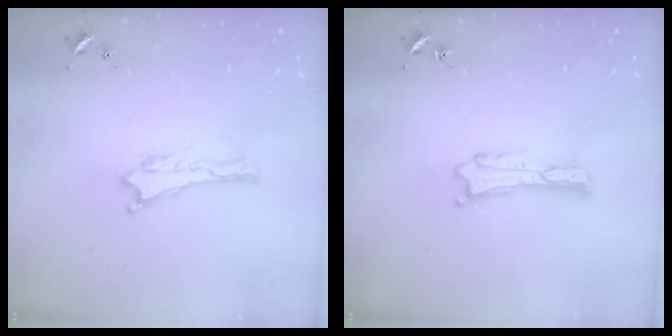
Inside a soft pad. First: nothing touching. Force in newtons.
{"total": 0.6, "press": 0.6, "slide": 0.2}